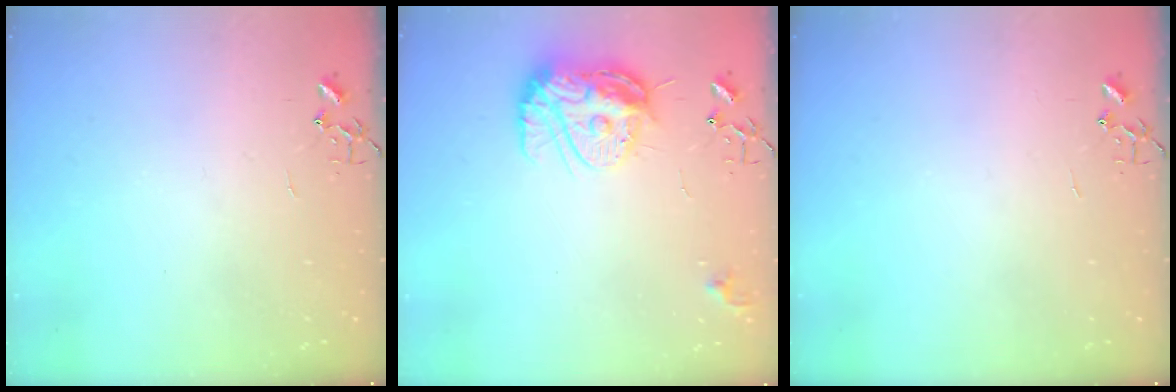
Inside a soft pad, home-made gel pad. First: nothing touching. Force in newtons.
{"total": 13.1, "press": 13.1, "slide": 1.2}
{"total": 0.0}